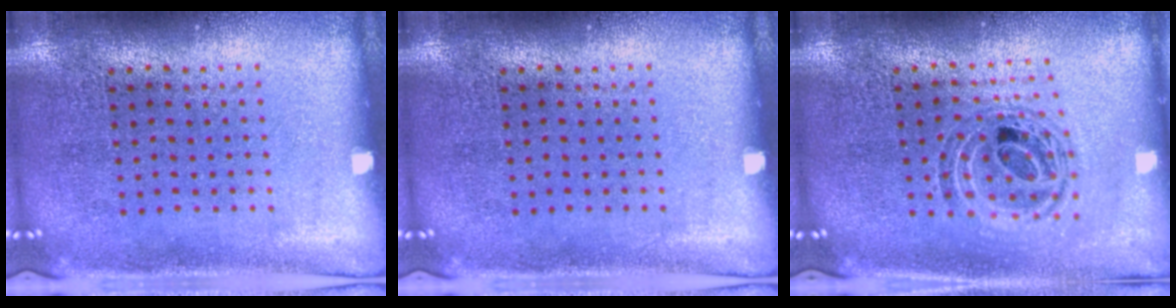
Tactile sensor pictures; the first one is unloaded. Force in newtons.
{"total": 0.0}
{"total": 0.8, "press": 0.8, "slide": 0.2}